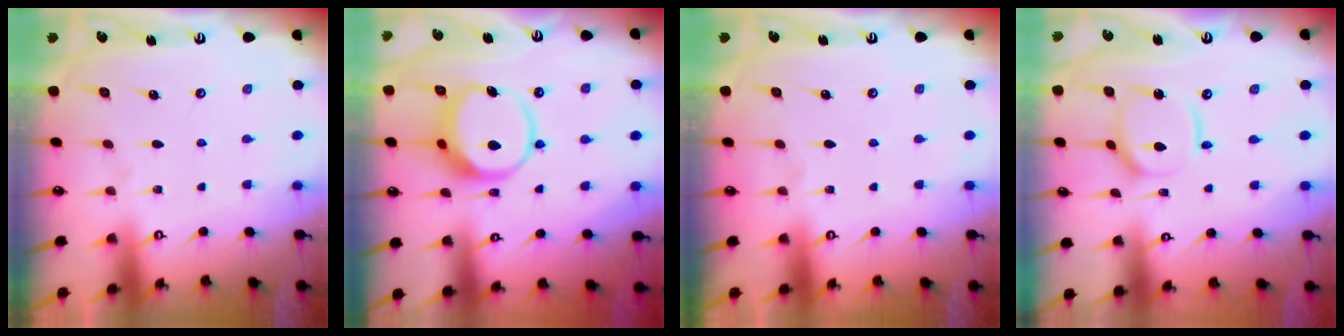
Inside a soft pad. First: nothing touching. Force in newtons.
{"total": 9.9, "press": 9.8, "slide": 1.6}
{"total": 0.0}
{"total": 11.6, "press": 11.5, "slide": 1.5}